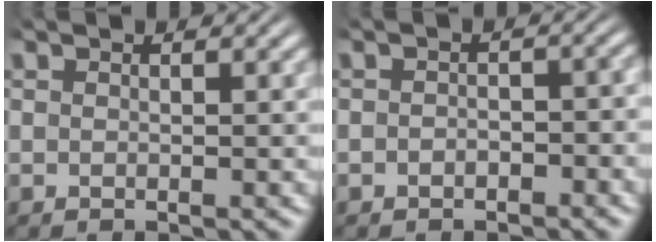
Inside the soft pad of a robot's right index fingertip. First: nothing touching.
{"total": 1.6, "force": [-1.3, 0.7, 0.5], "torque": [0.000, -0.003, -0.023]}